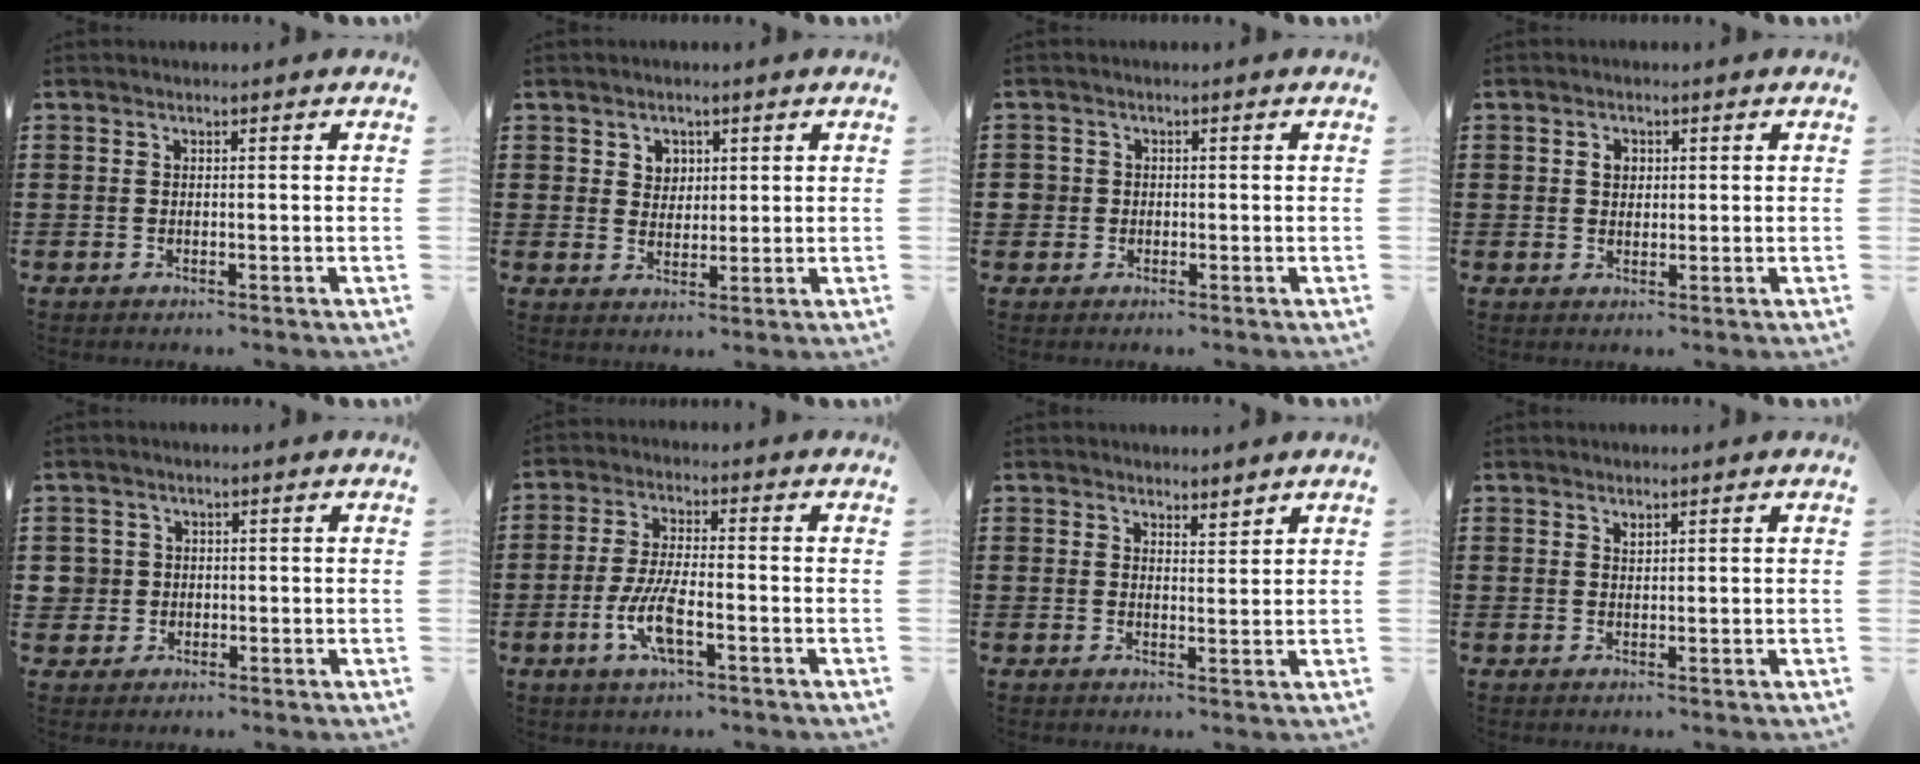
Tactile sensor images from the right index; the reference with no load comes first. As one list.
[{"total": 2.9, "force": [1.4, 2.5, 0.4], "torque": [-0.021, 0.011, 0.025]}, {"total": 1.9, "force": [-0.1, 1.8, 0.4], "torque": [-0.015, 0.009, -0.006]}, {"total": 1.9, "force": [0.5, 1.5, 1.1], "torque": [-0.026, 0.009, 0.009]}, {"total": 2.7, "force": [0.0, 2.6, 0.4], "torque": [-0.029, 0.007, -0.006]}, {"total": 6.9, "force": [-2.6, 1.9, 6.1], "torque": [-0.134, -0.010, -0.050]}, {"total": 2.0, "force": [1.9, 0.2, -0.1], "torque": [-0.003, 0.002, 0.038]}, {"total": 0.7, "force": [0.6, 0.3, 0.3], "torque": [-0.008, 0.000, 0.011]}]